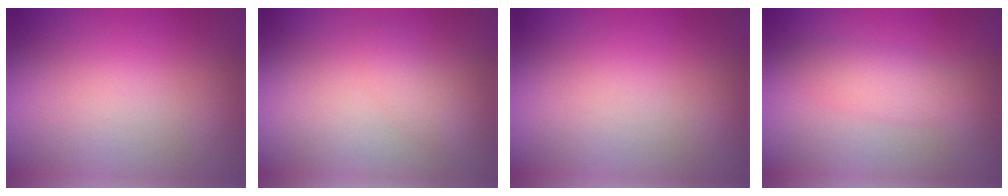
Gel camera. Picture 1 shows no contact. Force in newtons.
{"total": 1.5, "press": 1.5, "slide": 0.1}
{"total": 0.0}
{"total": 2.3, "press": 2.3, "slide": 0.1}